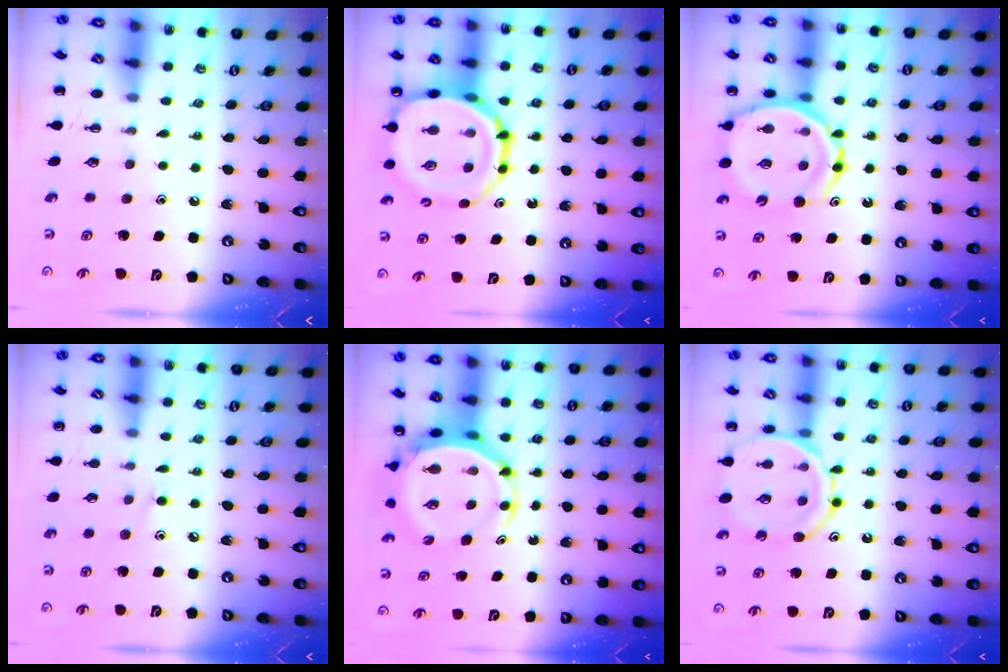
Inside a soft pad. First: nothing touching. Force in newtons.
{"total": 15.9, "press": 15.5, "slide": 3.5}
{"total": 14.4, "press": 14.0, "slide": 3.5}
{"total": 7.1, "press": 6.7, "slide": 2.4}
{"total": 6.5, "press": 6.2, "slide": 2.1}
{"total": 15.6, "press": 15.5, "slide": 2.0}